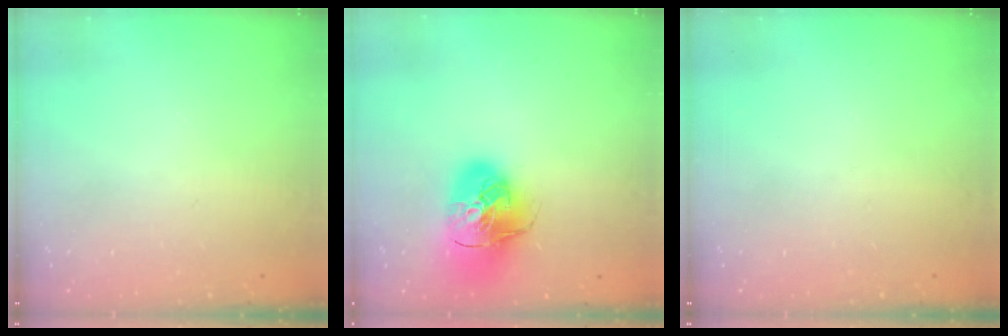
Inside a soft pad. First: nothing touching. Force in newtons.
{"total": 17.4, "press": 17.2, "slide": 2.7}
{"total": 0.0}